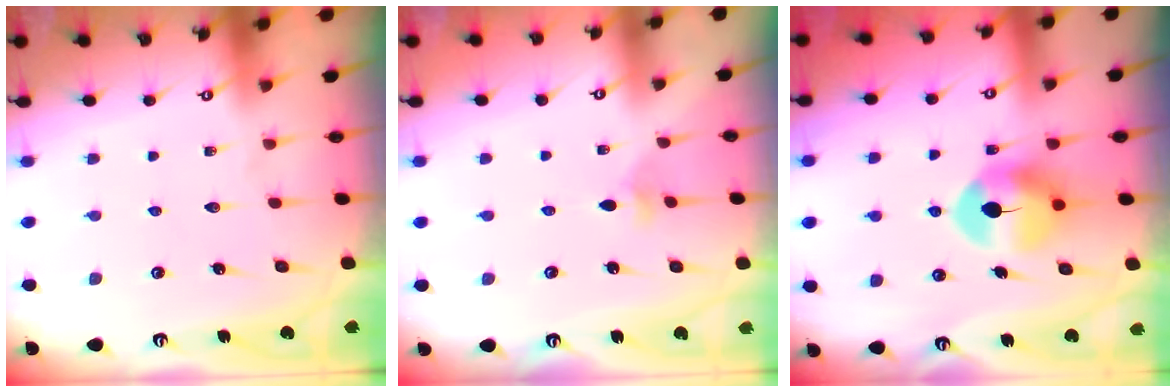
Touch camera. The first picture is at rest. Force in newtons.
{"total": 3.5, "press": 3.5, "slide": 0.7}
{"total": 8.8, "press": 8.7, "slide": 1.6}